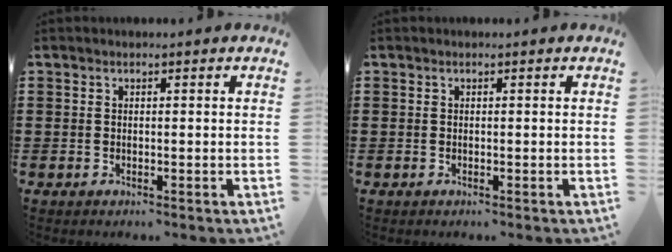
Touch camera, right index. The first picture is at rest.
{"total": 0.0}